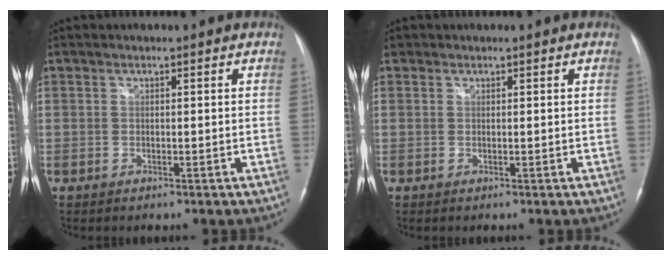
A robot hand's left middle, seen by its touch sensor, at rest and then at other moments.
{"total": 0.6, "force": [0.4, 0.5, 0.0], "torque": [0.000, 0.002, 0.005]}